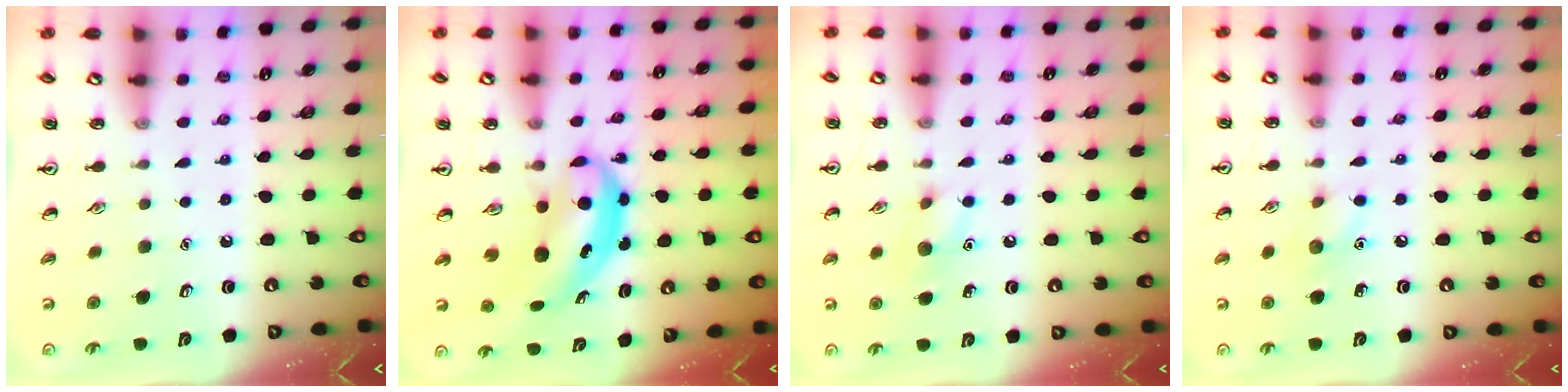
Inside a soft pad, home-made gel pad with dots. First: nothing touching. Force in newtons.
{"total": 6.0, "press": 5.8, "slide": 1.7}
{"total": 7.3, "press": 7.1, "slide": 1.4}
{"total": 5.9, "press": 5.6, "slide": 1.9}